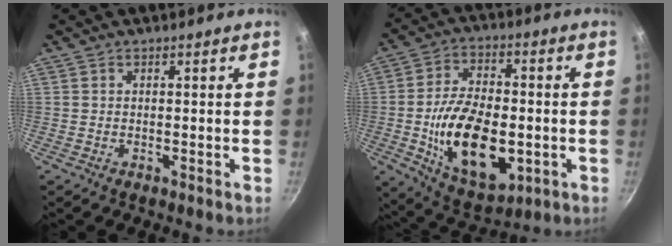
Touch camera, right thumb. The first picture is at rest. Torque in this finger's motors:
{"motor_torque": [-0.39, 1.67, 1.59, -0.54, 0.21]}